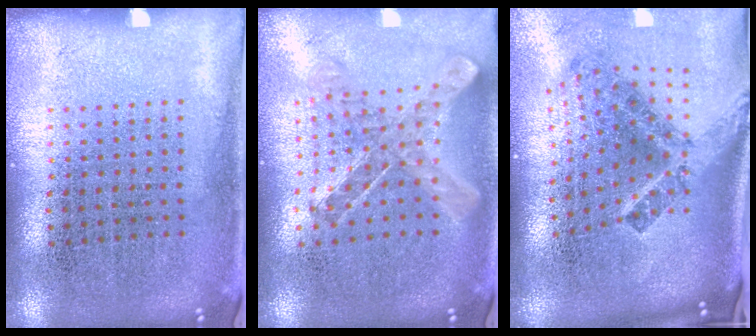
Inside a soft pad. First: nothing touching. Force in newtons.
{"total": 0.9, "press": 0.9, "slide": 0.0}
{"total": 2.9, "press": 1.7, "slide": 2.4}